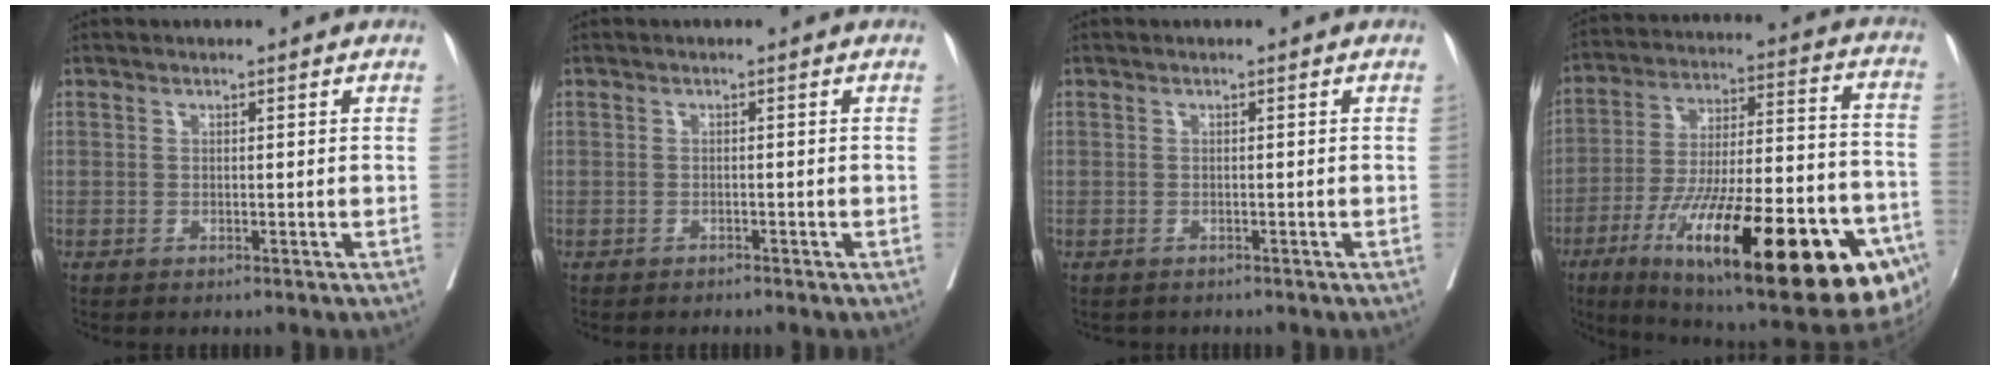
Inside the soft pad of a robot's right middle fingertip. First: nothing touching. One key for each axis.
{"total": 0.0}
{"total": 0.8, "fx": -0.7, "fy": 0.4, "fz": 0.0, "tx": -0.011, "ty": 0.000, "tz": -0.010}
{"total": 36.3, "fx": -16.3, "fy": 8.0, "fz": 31.4, "tx": -0.390, "ty": -0.015, "tz": -0.248}